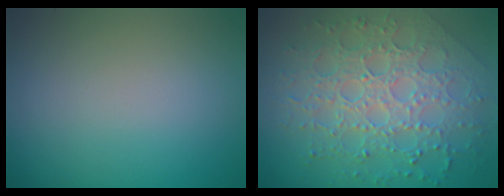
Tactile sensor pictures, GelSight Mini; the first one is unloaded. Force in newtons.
{"total": 8.0, "press": 5.6, "slide": 5.7}